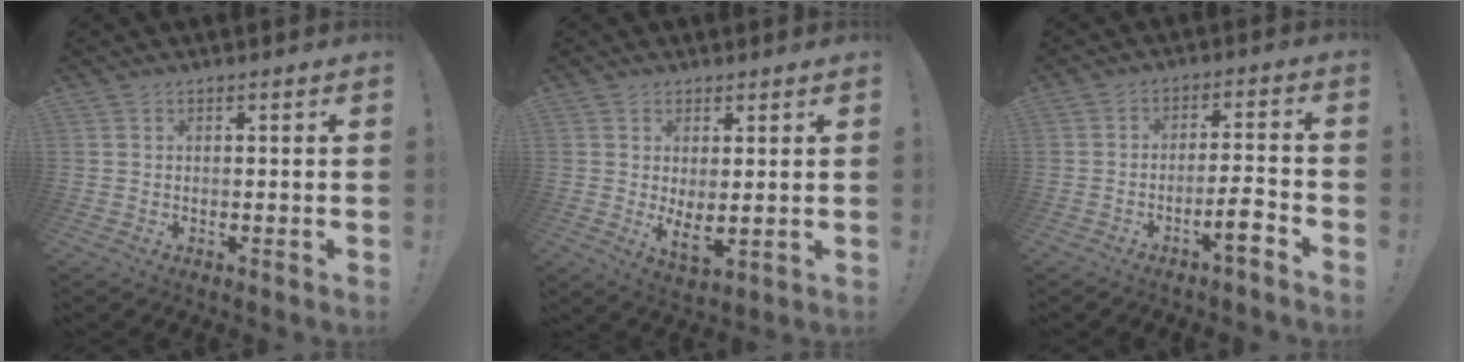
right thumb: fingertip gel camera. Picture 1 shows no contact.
{"total": 5.1, "force": [1.7, 1.9, 4.4], "torque": [-0.051, -0.024, 0.035]}
{"total": 7.1, "force": [-4.3, 1.1, 5.5], "torque": [-0.077, 0.017, -0.073]}